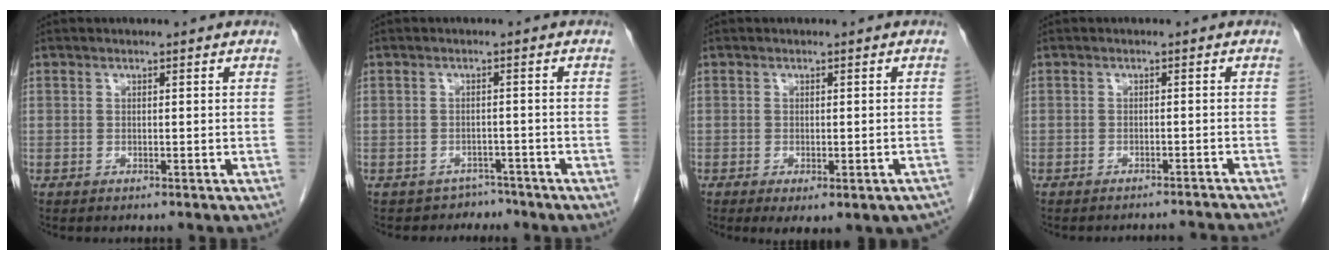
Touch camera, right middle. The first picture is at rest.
{"total": 3.0, "force": [-2.5, 1.3, -1.1], "torque": [0.019, 0.007, -0.037]}
{"total": 7.9, "force": [-5.6, 3.0, 4.7], "torque": [-0.049, -0.002, -0.066]}
{"total": 6.3, "force": [-6.2, -0.9, 0.7], "torque": [-0.003, -0.002, -0.068]}